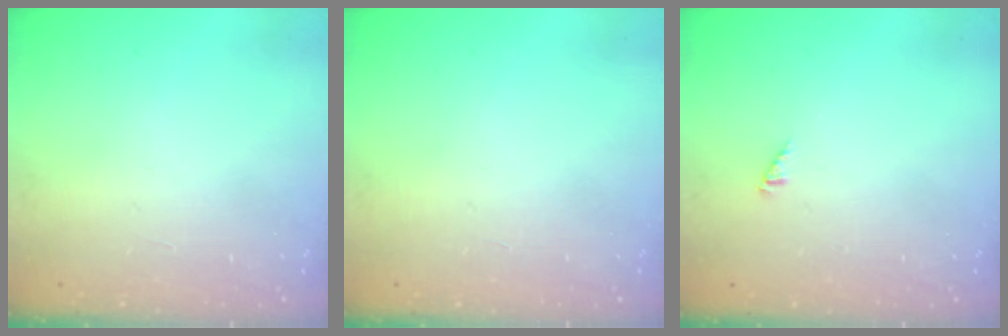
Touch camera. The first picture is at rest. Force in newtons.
{"total": 0.0}
{"total": 0.0}